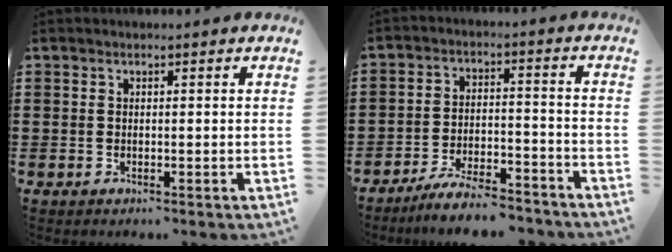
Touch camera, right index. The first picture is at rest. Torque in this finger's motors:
{"motor_torque": [2.14, 0.00, -0.20, -0.22]}